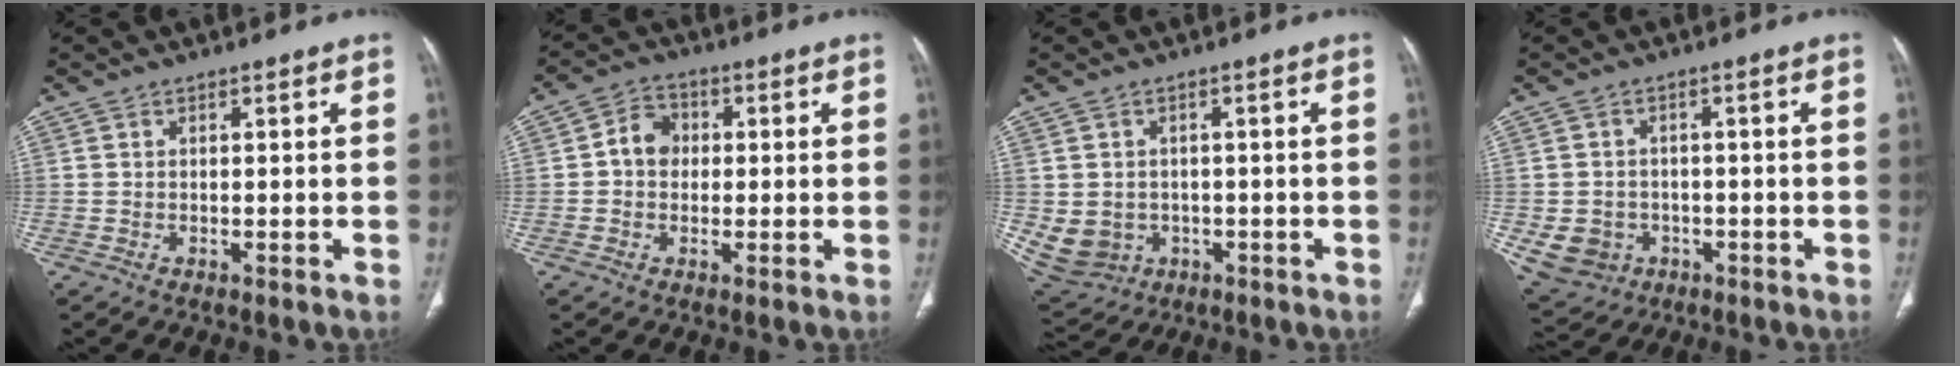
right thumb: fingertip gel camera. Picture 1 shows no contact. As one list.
[{"total": 5.5, "force": [0.2, 4.7, 3.0], "torque": [-0.035, 0.016, -0.005]}, {"total": 10.7, "force": [-1.9, 9.5, 4.5], "torque": [-0.108, 0.012, -0.006]}, {"total": 7.6, "force": [-2.2, 6.8, 2.8], "torque": [-0.050, 0.014, -0.020]}]